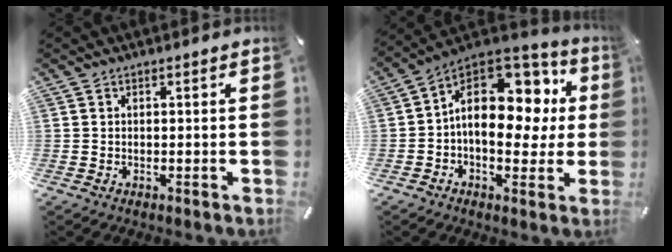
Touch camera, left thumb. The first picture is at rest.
{"total": 16.1, "force": [3.2, 10.9, 11.4], "torque": [-0.176, -0.020, 0.054]}